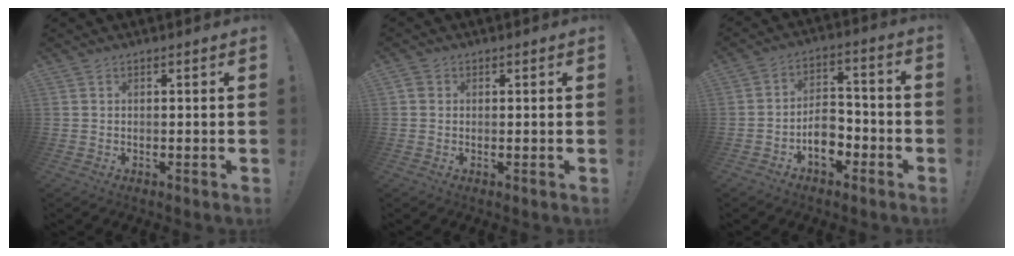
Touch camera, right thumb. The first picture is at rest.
{"total": 1.6, "force": [0.5, 1.4, 0.7], "torque": [-0.015, 0.005, 0.011]}
{"total": 9.7, "force": [-4.2, 6.5, 5.8], "torque": [-0.086, 0.026, -0.070]}